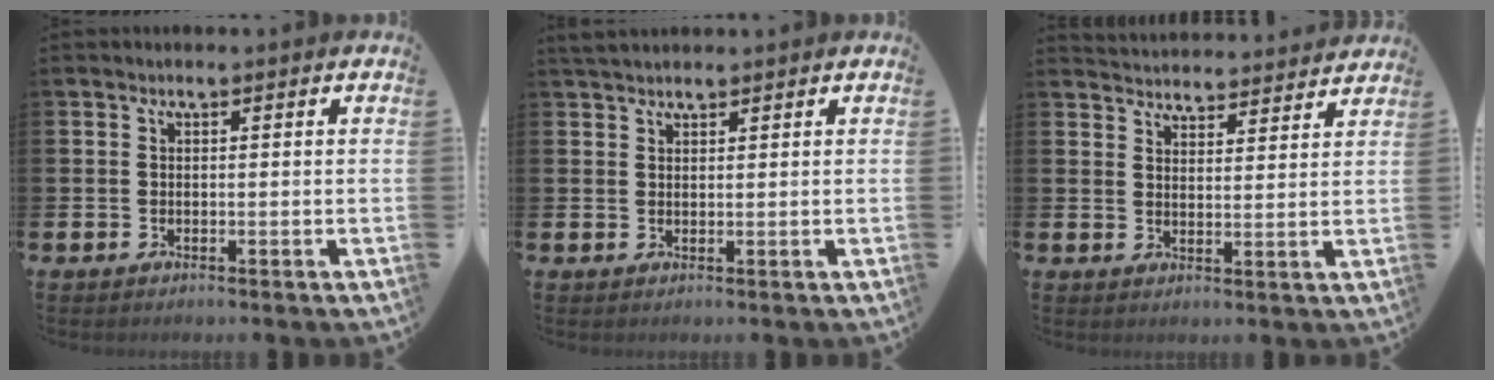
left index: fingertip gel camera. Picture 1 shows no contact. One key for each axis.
{"total": 2.3, "fx": 2.1, "fy": 0.6, "fz": 0.5, "tx": -0.003, "ty": -0.005, "tz": 0.037}
{"total": 4.4, "fx": 4.4, "fy": 0.4, "fz": -0.3, "tx": -0.005, "ty": -0.033, "tz": 0.078}